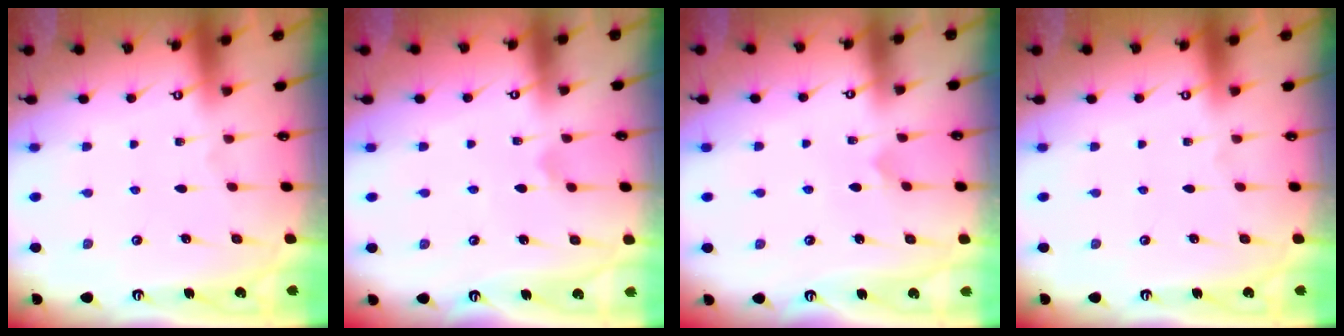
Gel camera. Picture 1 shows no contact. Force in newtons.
{"total": 1.3, "press": 1.2, "slide": 0.4}
{"total": 4.4, "press": 4.4, "slide": 0.4}
{"total": 0.0}